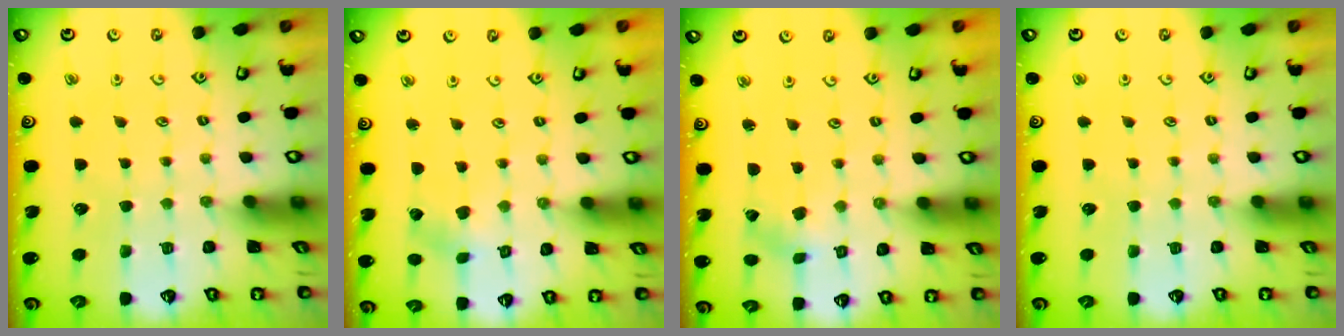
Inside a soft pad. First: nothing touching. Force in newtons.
{"total": 1.7, "press": 1.7, "slide": 0.2}
{"total": 0.8, "press": 0.8, "slide": 0.1}
{"total": 0.0}